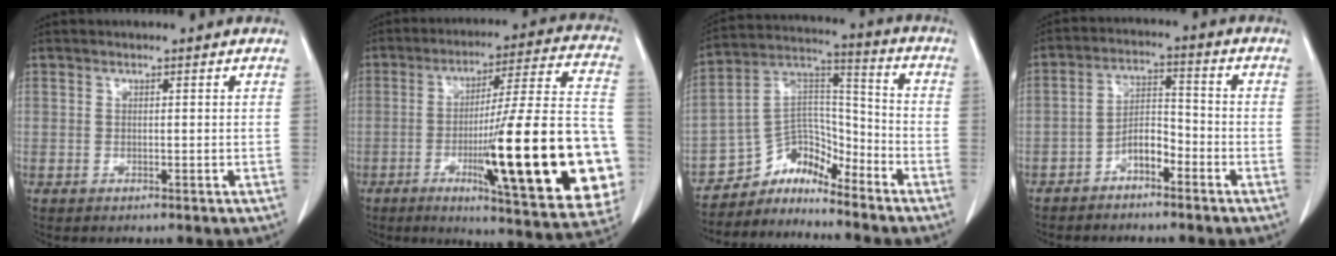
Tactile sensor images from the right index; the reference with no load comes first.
{"total": 27.9, "force": [-6.5, 2.9, 27.0], "torque": [-0.309, 0.003, -0.090]}
{"total": 8.3, "force": [-7.9, 2.4, 0.5], "torque": [-0.002, 0.069, -0.147]}
{"total": 5.1, "force": [-3.2, 2.1, 3.3], "torque": [-0.061, 0.021, -0.059]}